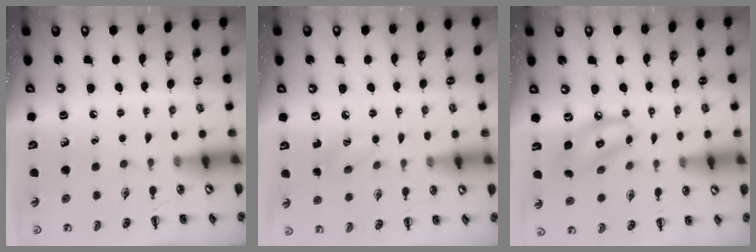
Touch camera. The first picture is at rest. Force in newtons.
{"total": 5.7, "press": 5.5, "slide": 1.5}
{"total": 8.5, "press": 8.3, "slide": 1.8}